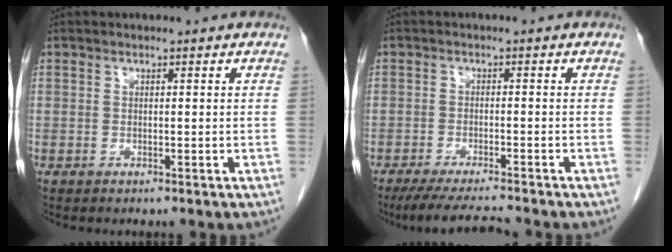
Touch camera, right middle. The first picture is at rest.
{"total": 7.5, "force": [-6.9, -0.2, 3.2], "torque": [-0.049, -0.016, -0.112]}